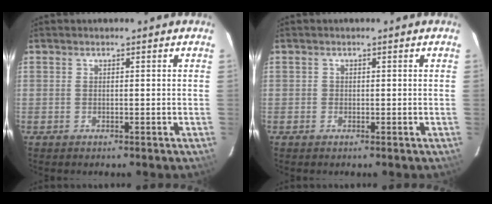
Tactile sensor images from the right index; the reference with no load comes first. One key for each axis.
{"total": 0.7, "fx": -0.1, "fy": 0.7, "fz": 0.0, "tx": 0.003, "ty": 0.001, "tz": -0.002}